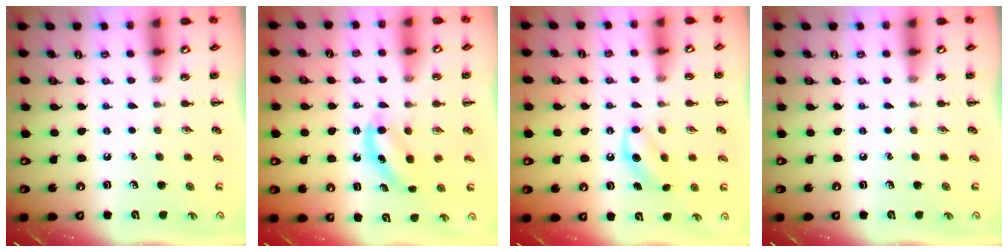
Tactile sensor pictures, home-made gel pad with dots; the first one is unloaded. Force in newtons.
{"total": 5.6, "press": 5.5, "slide": 0.8}
{"total": 7.0, "press": 6.8, "slide": 1.7}
{"total": 0.0}